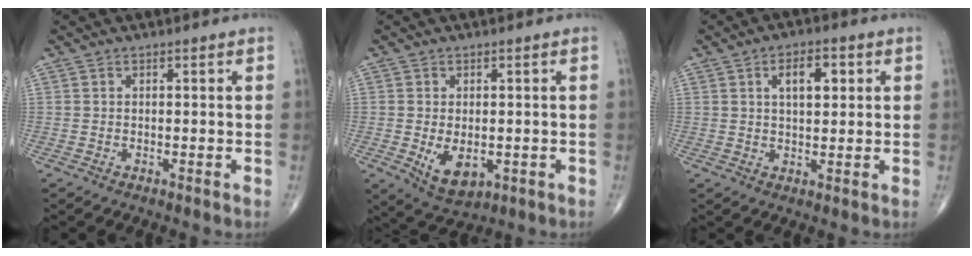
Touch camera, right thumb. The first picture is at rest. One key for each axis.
{"total": 6.6, "fx": -1.3, "fy": 4.0, "fz": 5.1, "tx": -0.073, "ty": -0.013, "tz": -0.008}
{"total": 6.1, "fx": 2.0, "fy": 3.0, "fz": 4.9, "tx": -0.065, "ty": -0.001, "tz": 0.032}